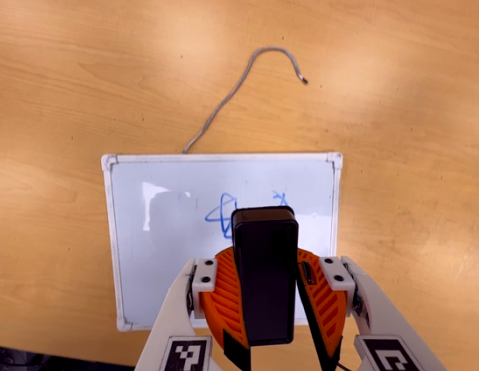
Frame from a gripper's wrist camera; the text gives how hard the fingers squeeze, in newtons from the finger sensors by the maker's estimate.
{"total": 9.6, "left": 10.1, "right": 9.1}